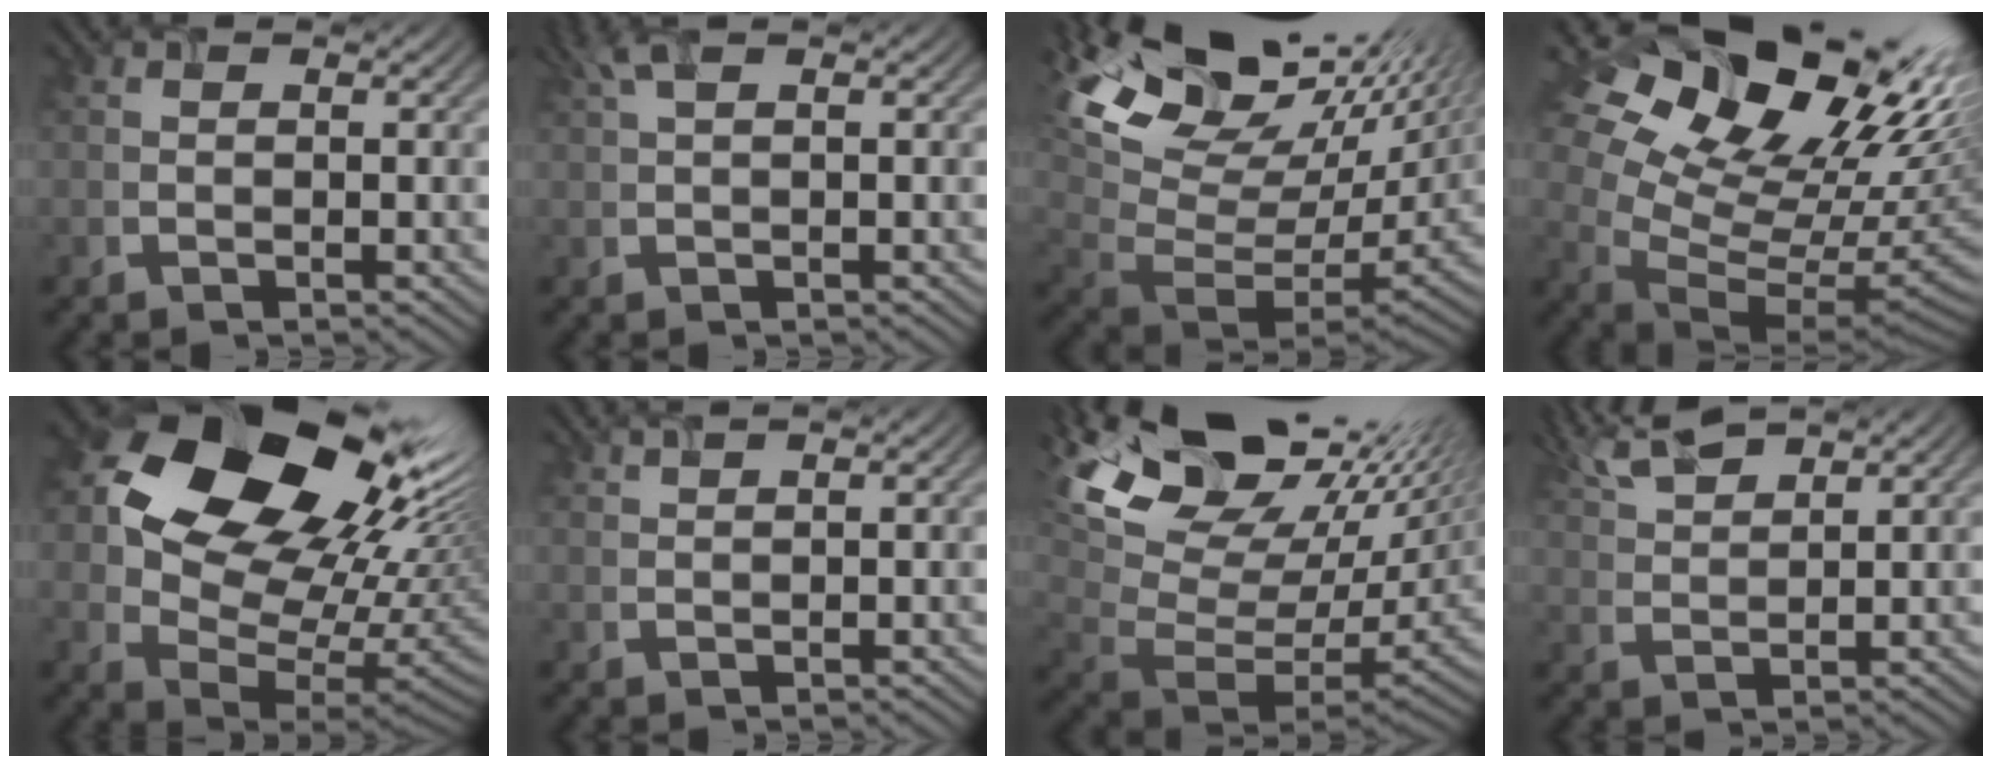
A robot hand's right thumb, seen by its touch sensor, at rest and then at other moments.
{"total": 2.5, "force": [1.2, 0.4, 2.1], "torque": [-0.048, 0.012, 0.026]}
{"total": 18.6, "force": [10.6, 8.9, 12.5], "torque": [-0.244, 0.016, 0.209]}
{"total": 20.1, "force": [7.7, 12.6, 13.6], "torque": [-0.231, 0.018, 0.157]}
{"total": 19.5, "force": [7.8, 13.2, 12.0], "torque": [-0.215, 0.010, 0.149]}
{"total": 1.8, "force": [1.4, 0.3, 1.1], "torque": [-0.020, 0.006, 0.022]}
{"total": 18.4, "force": [11.0, 8.5, 12.1], "torque": [-0.251, 0.009, 0.209]}
{"total": 5.8, "force": [4.4, 1.4, 3.5], "torque": [-0.089, 0.016, 0.095]}